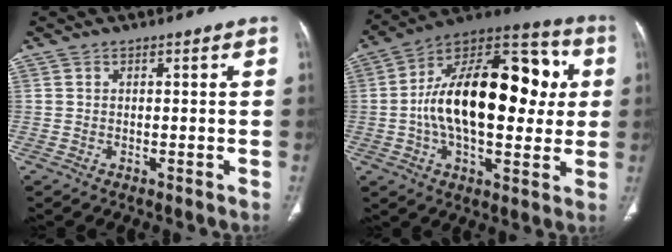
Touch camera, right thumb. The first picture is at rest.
{"total": 27.2, "force": [2.2, 14.2, 23.1], "torque": [-0.344, 0.028, 0.025]}